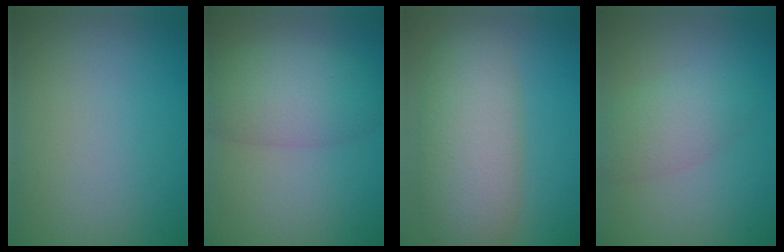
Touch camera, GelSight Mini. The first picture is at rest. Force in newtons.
{"total": 5.7, "press": 5.7, "slide": 0.2}
{"total": 7.7, "press": 7.6, "slide": 0.4}
{"total": 3.1, "press": 3.1, "slide": 0.1}